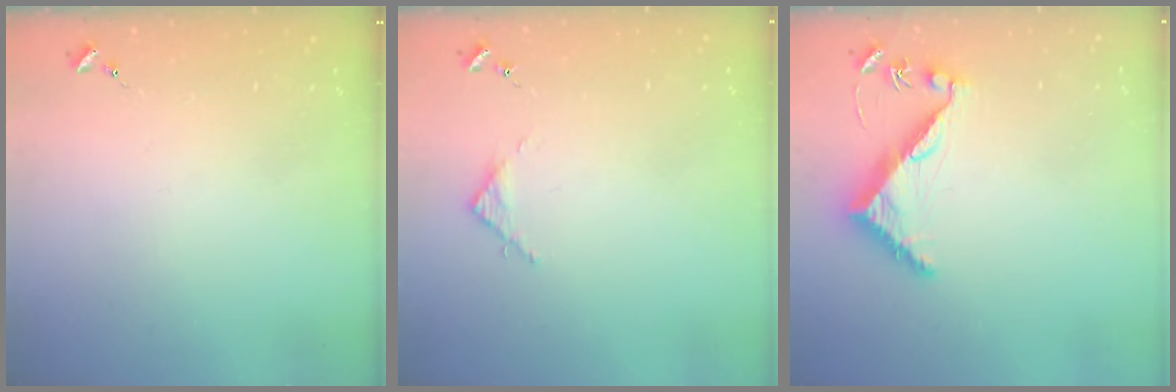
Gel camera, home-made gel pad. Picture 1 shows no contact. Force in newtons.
{"total": 2.8, "press": 2.8, "slide": 0.4}
{"total": 8.0, "press": 8.0, "slide": 0.5}